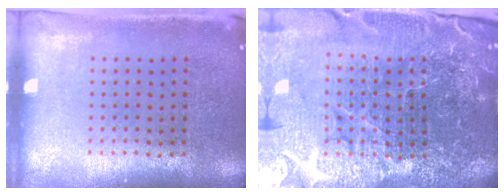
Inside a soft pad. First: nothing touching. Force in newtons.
{"total": 6.6, "press": 5.8, "slide": 3.0}